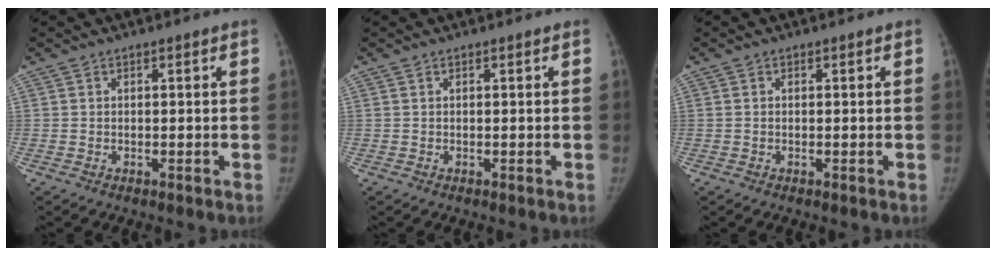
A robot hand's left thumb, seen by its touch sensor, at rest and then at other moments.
{"total": 0.0}
{"total": 0.0}